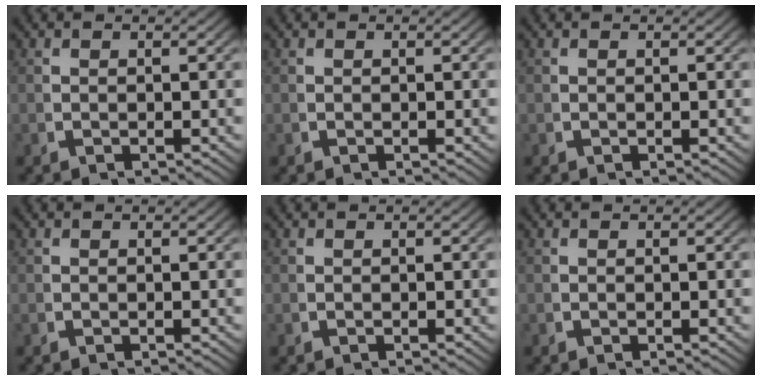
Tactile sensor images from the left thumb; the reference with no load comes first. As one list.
[{"total": 0.0}, {"total": 0.0}, {"total": 0.0}, {"total": 0.0}, {"total": 0.0}]